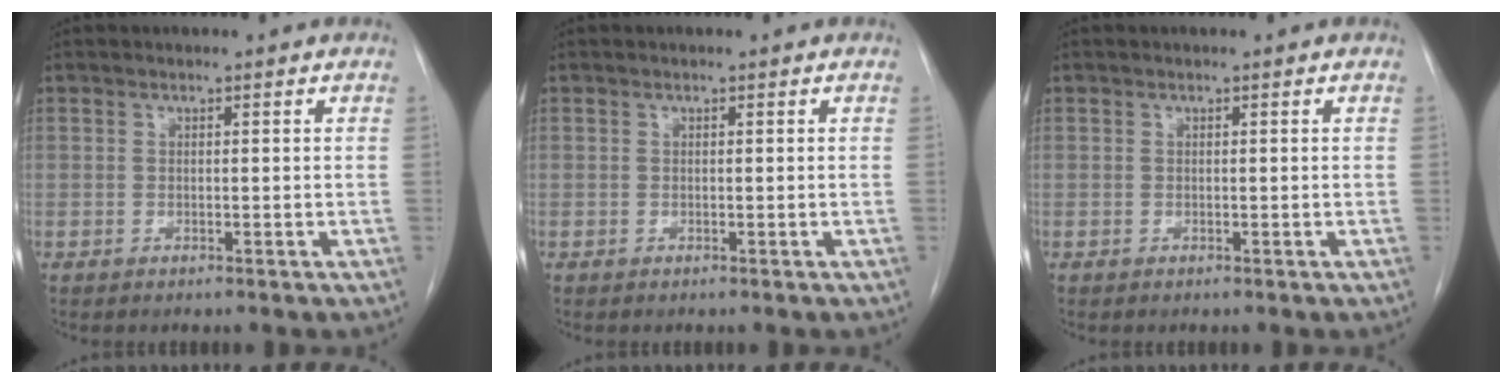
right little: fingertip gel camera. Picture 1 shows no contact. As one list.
[{"total": 0.0}, {"total": 0.0}]